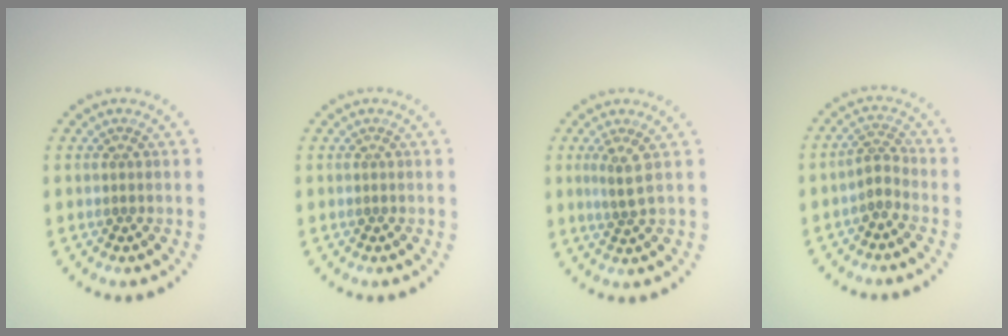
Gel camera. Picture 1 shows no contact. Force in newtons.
{"total": 0.0}
{"total": 1.7, "press": 1.2, "slide": 1.3}
{"total": 1.8, "press": 1.3, "slide": 1.2}